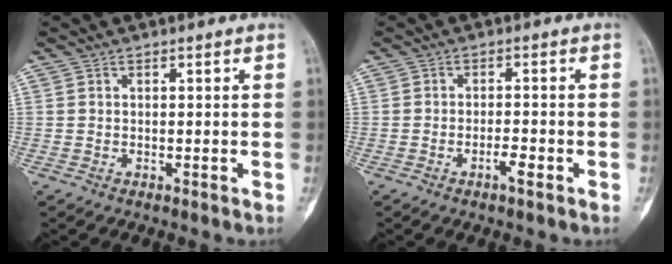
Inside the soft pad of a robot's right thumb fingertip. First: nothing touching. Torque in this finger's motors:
{"motor_torque": [0.08, 0.13, -0.10, -0.02, -0.03]}